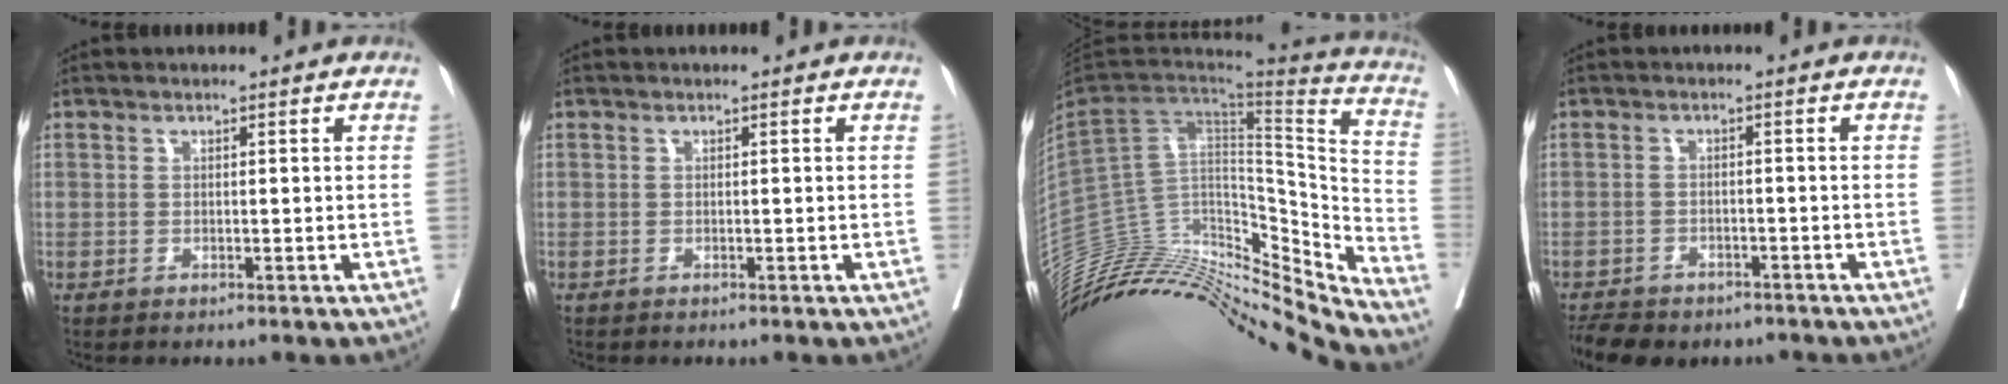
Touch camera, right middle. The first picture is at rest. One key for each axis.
{"total": 0.0}
{"total": 30.1, "fx": -28.0, "fy": 5.6, "fz": 9.6, "tx": -0.149, "ty": 0.011, "tz": -0.431}
{"total": 9.3, "fx": -7.2, "fy": 4.6, "fz": 3.6, "tx": -0.070, "ty": -0.002, "tz": -0.100}